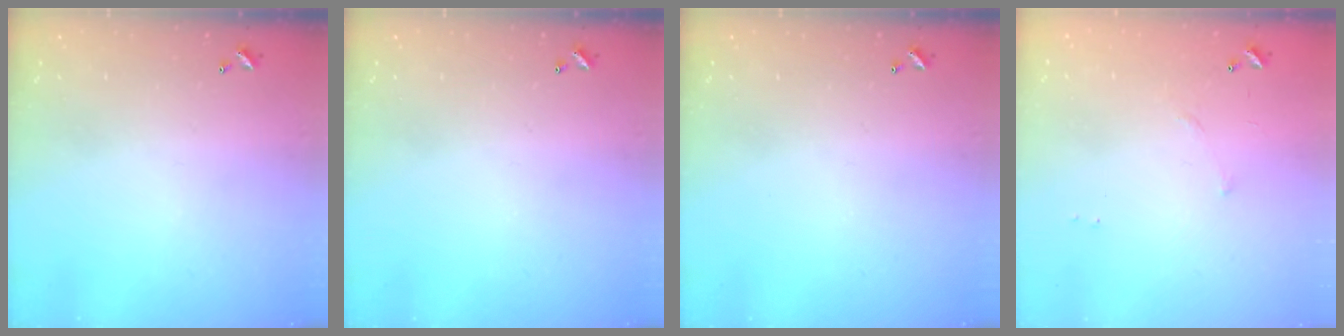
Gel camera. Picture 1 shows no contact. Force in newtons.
{"total": 0.0}
{"total": 0.0}
{"total": 6.8, "press": 6.8, "slide": 0.8}